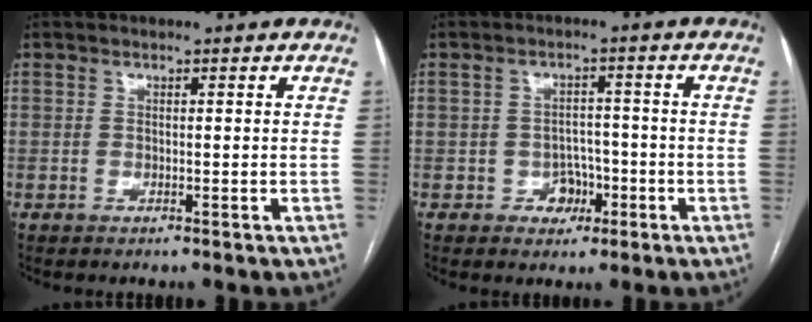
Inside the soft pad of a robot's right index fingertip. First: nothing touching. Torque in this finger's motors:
{"motor_torque": [0.05, 0.00, 0.00, 0.00]}